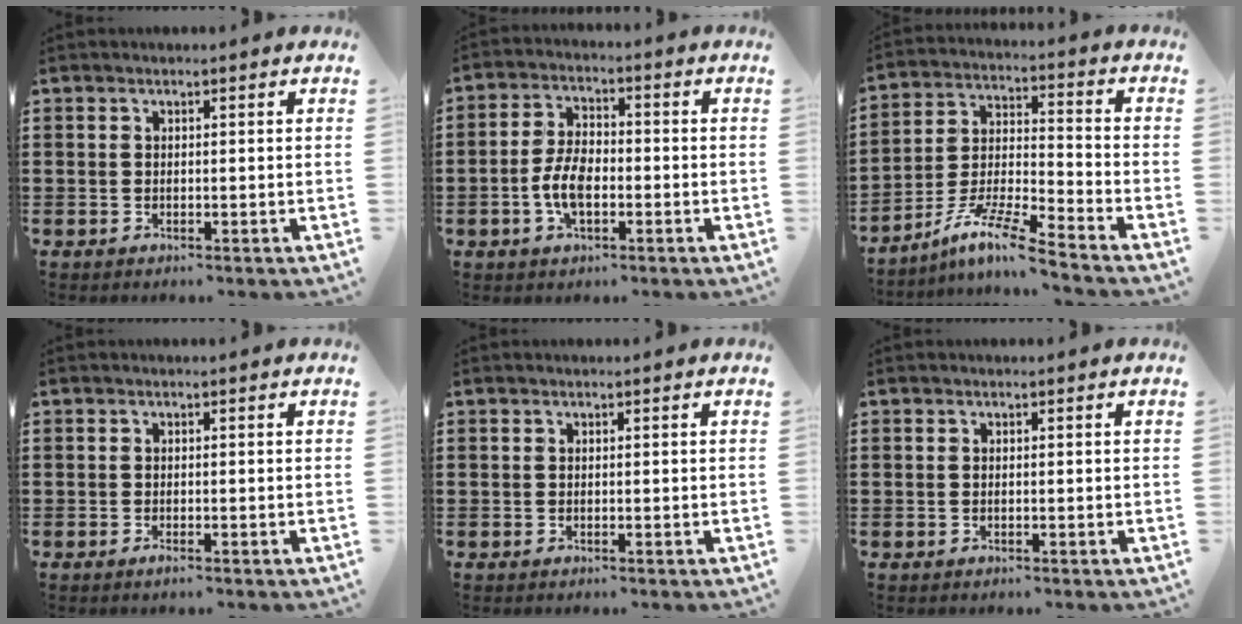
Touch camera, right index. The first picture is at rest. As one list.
[{"total": 6.4, "force": [-1.7, 3.3, 5.2], "torque": [-0.126, 0.000, -0.038]}, {"total": 9.6, "force": [-7.8, 0.3, 5.6], "torque": [-0.117, 0.001, -0.156]}, {"total": 0.7, "force": [-0.5, 0.1, 0.5], "torque": [-0.010, -0.005, -0.008]}, {"total": 0.0}, {"total": 0.0}]